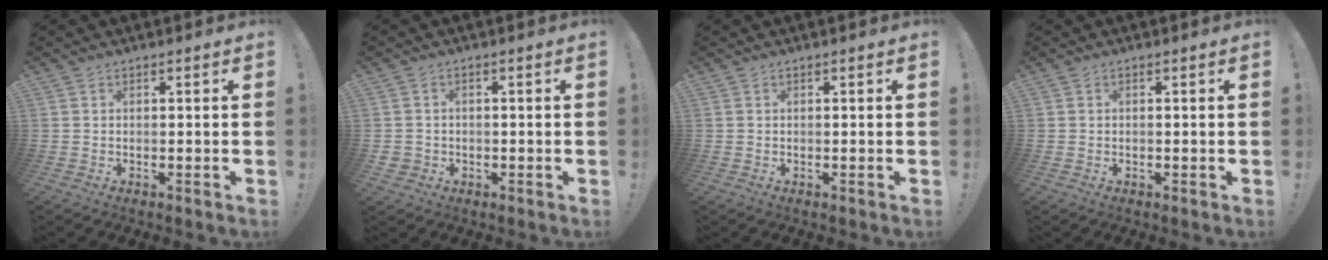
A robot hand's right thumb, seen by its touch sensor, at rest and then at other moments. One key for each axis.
{"total": 2.4, "fx": -0.2, "fy": 2.3, "fz": 0.8, "tx": -0.008, "ty": 0.000, "tz": -0.002}
{"total": 0.0}
{"total": 0.0}